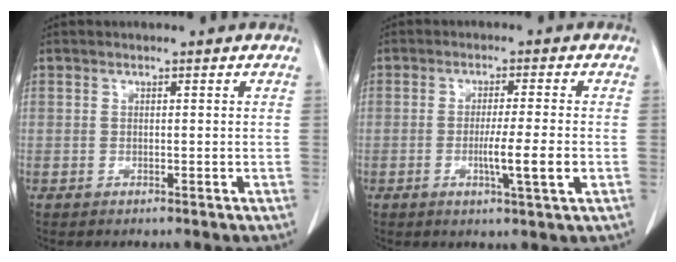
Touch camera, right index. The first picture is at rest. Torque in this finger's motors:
{"motor_torque": [1.13, -0.38, 0.57, 0.11]}